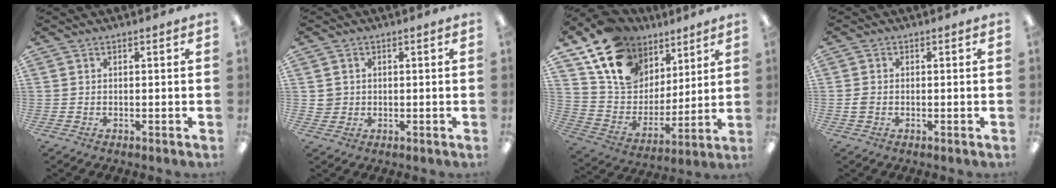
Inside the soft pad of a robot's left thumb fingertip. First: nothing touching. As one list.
[{"total": 2.6, "force": [0.4, 2.6, 0.2], "torque": [-0.010, 0.004, 0.007]}, {"total": 17.6, "force": [11.1, 11.9, 6.7], "torque": [-0.132, -0.060, 0.212]}, {"total": 1.7, "force": [-0.4, 1.3, 1.0], "torque": [-0.017, 0.003, -0.008]}]